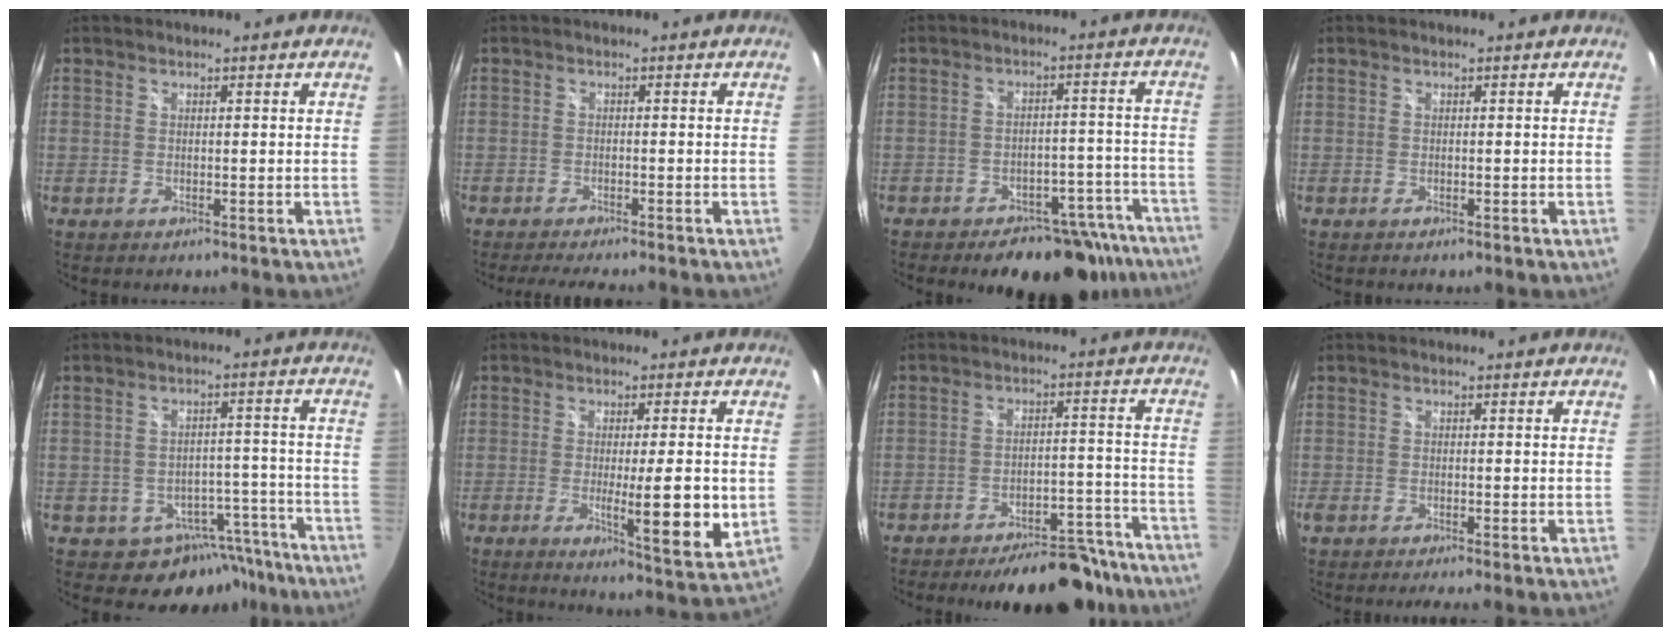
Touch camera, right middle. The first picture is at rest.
{"total": 5.7, "force": [-5.0, 0.7, 2.6], "torque": [-0.059, -0.015, -0.078]}
{"total": 17.6, "force": [-14.4, 7.7, 6.7], "torque": [-0.089, 0.027, -0.163]}
{"total": 0.6, "force": [-0.5, 0.2, 0.2], "torque": [-0.002, -0.001, -0.006]}
{"total": 9.7, "force": [-6.9, 6.4, 2.3], "torque": [-0.026, 0.034, -0.069]}
{"total": 9.9, "force": [-1.1, 0.6, 9.8], "torque": [-0.146, -0.024, -0.015]}
{"total": 17.4, "force": [-15.3, 5.3, 6.3], "torque": [-0.098, 0.025, -0.183]}
{"total": 1.7, "force": [-1.4, -0.2, 1.0], "torque": [-0.020, -0.011, -0.026]}